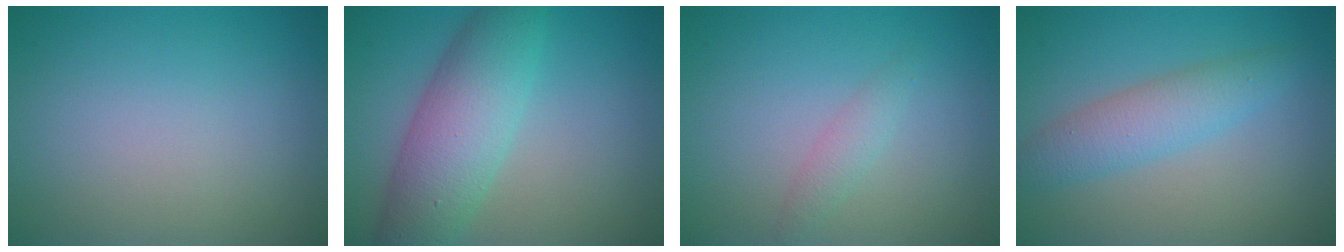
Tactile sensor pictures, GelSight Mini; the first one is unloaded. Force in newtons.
{"total": 6.9, "press": 6.9, "slide": 0.1}
{"total": 1.3, "press": 1.3, "slide": 0.1}
{"total": 3.6, "press": 3.6, "slide": 0.0}